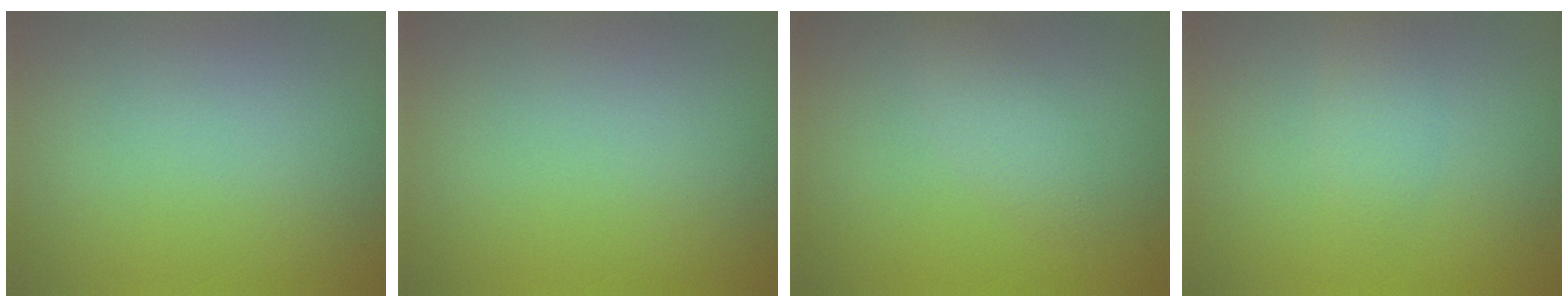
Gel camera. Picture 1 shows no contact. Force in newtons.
{"total": 0.0}
{"total": 1.9, "press": 1.9, "slide": 0.1}
{"total": 1.5, "press": 1.5, "slide": 0.0}